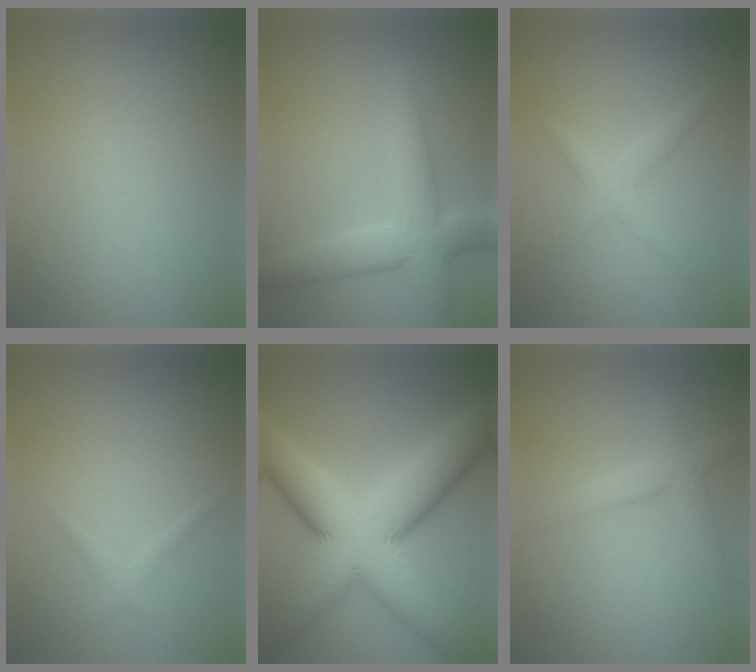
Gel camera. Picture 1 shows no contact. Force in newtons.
{"total": 6.8, "press": 6.8, "slide": 0.5}
{"total": 2.2, "press": 2.2, "slide": 0.1}
{"total": 0.9, "press": 0.9, "slide": 0.1}
{"total": 16.4, "press": 16.4, "slide": 0.5}
{"total": 2.6, "press": 2.6, "slide": 0.2}